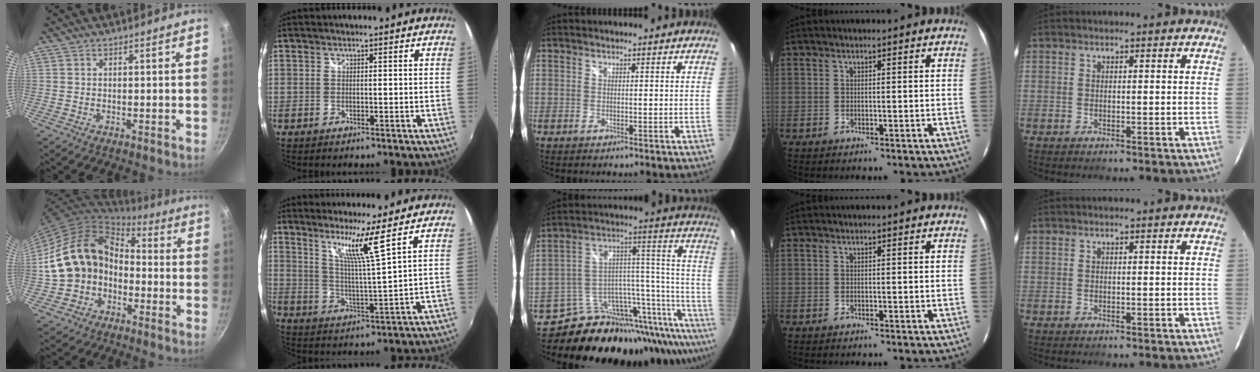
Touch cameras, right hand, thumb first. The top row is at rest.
{"thumb": {"total": 15.4, "force": [-2.5, 12.6, 8.4], "torque": [-0.126, 0.061, -0.047]}, "index": {"total": 8.1, "force": [5.4, -2.0, 5.6], "torque": [-0.090, -0.012, 0.100]}, "middle": {"total": 26.9, "force": [-21.9, 9.0, 12.7], "torque": [-0.134, 0.024, -0.328]}}